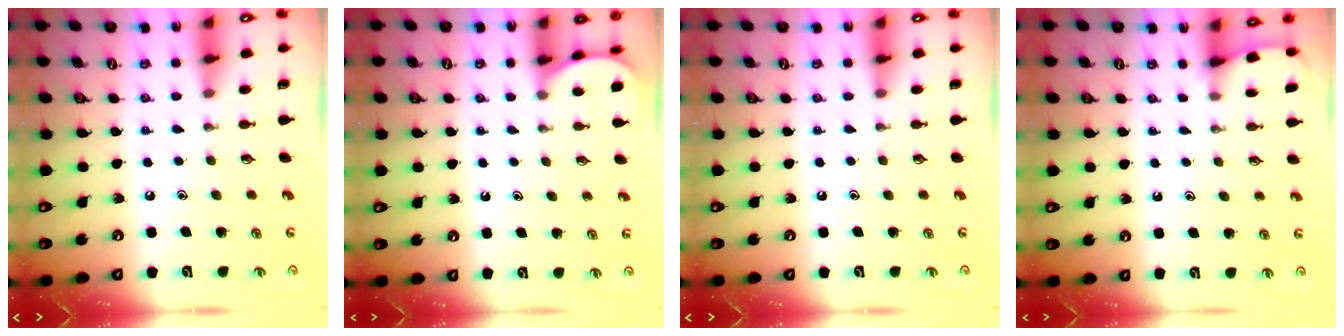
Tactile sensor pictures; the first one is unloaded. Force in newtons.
{"total": 0.7, "press": 0.7, "slide": 0.1}
{"total": 0.0}
{"total": 1.8, "press": 1.8, "slide": 0.2}